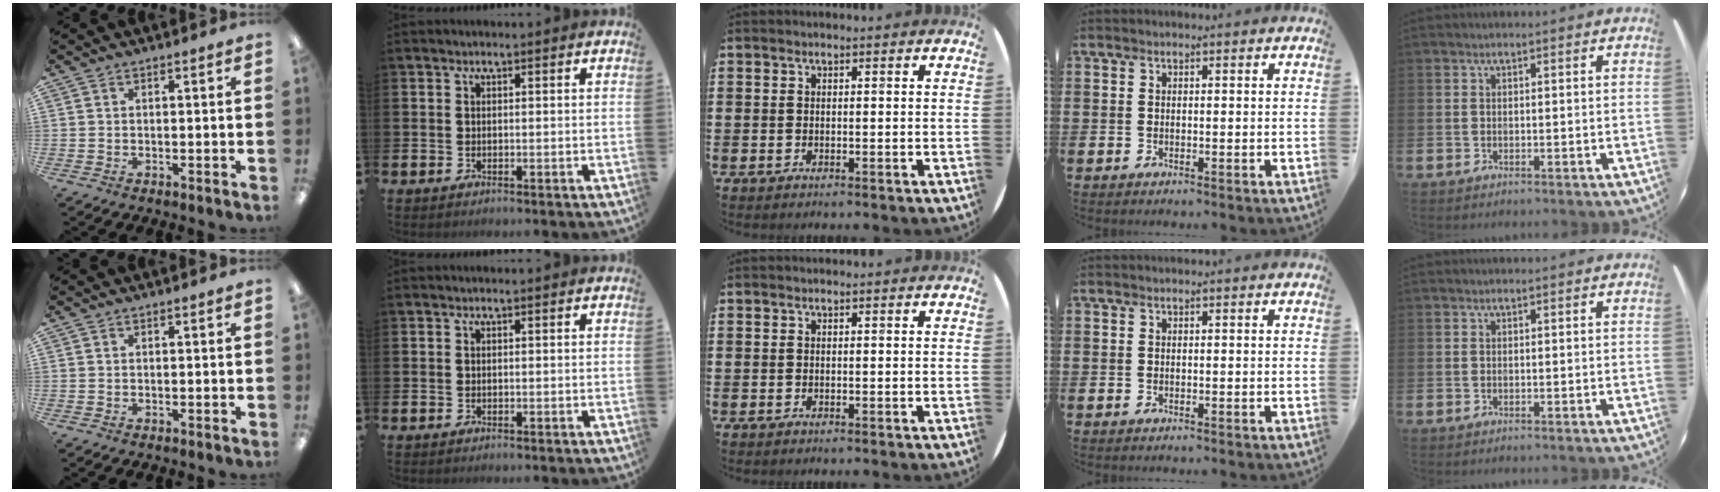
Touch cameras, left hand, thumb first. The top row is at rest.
{}